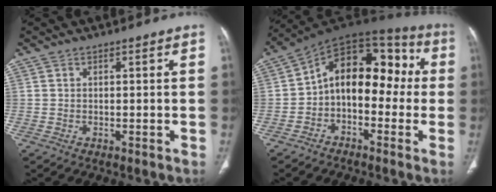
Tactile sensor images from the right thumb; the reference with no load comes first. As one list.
[{"total": 15.5, "force": [-0.7, 9.9, 11.9], "torque": [-0.127, 0.060, -0.029]}]